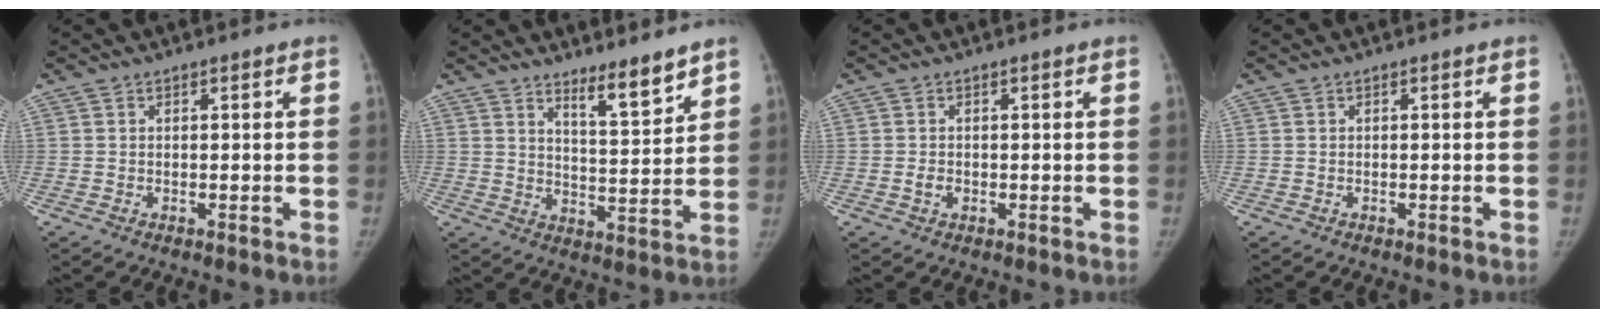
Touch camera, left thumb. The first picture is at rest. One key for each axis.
{"total": 7.4, "fx": 6.0, "fy": 1.3, "fz": 4.2, "tx": -0.057, "ty": -0.058, "tz": 0.101}
{"total": 1.6, "fx": -0.2, "fy": 1.2, "fz": 1.0, "tx": -0.017, "ty": 0.000, "tz": -0.004}
{"total": 0.0}